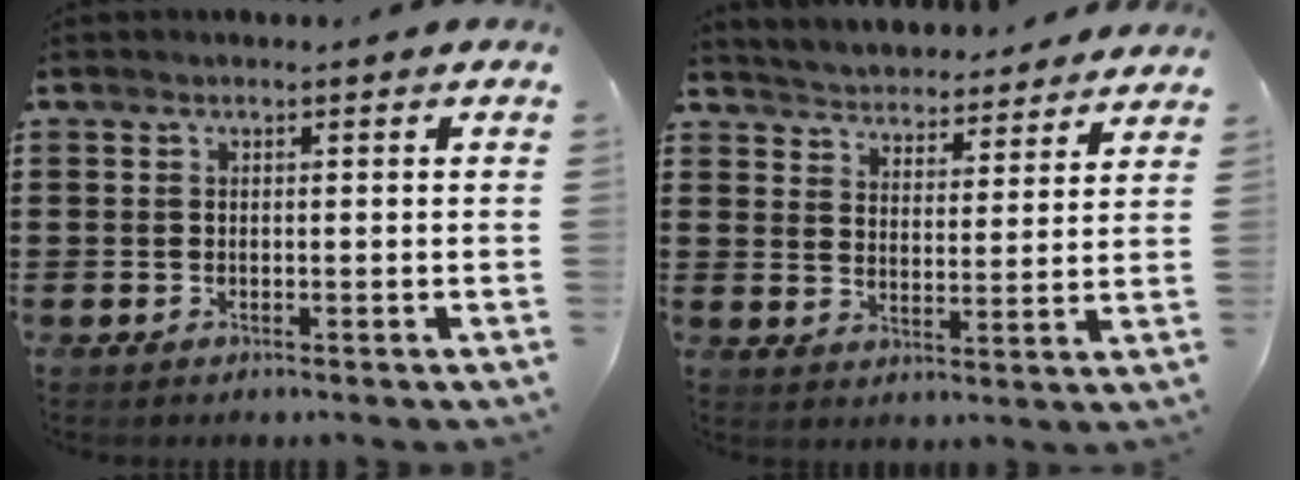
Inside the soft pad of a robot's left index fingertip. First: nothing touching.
{"total": 4.0, "force": [4.0, -0.2, -0.7], "torque": [-0.012, -0.040, 0.063]}